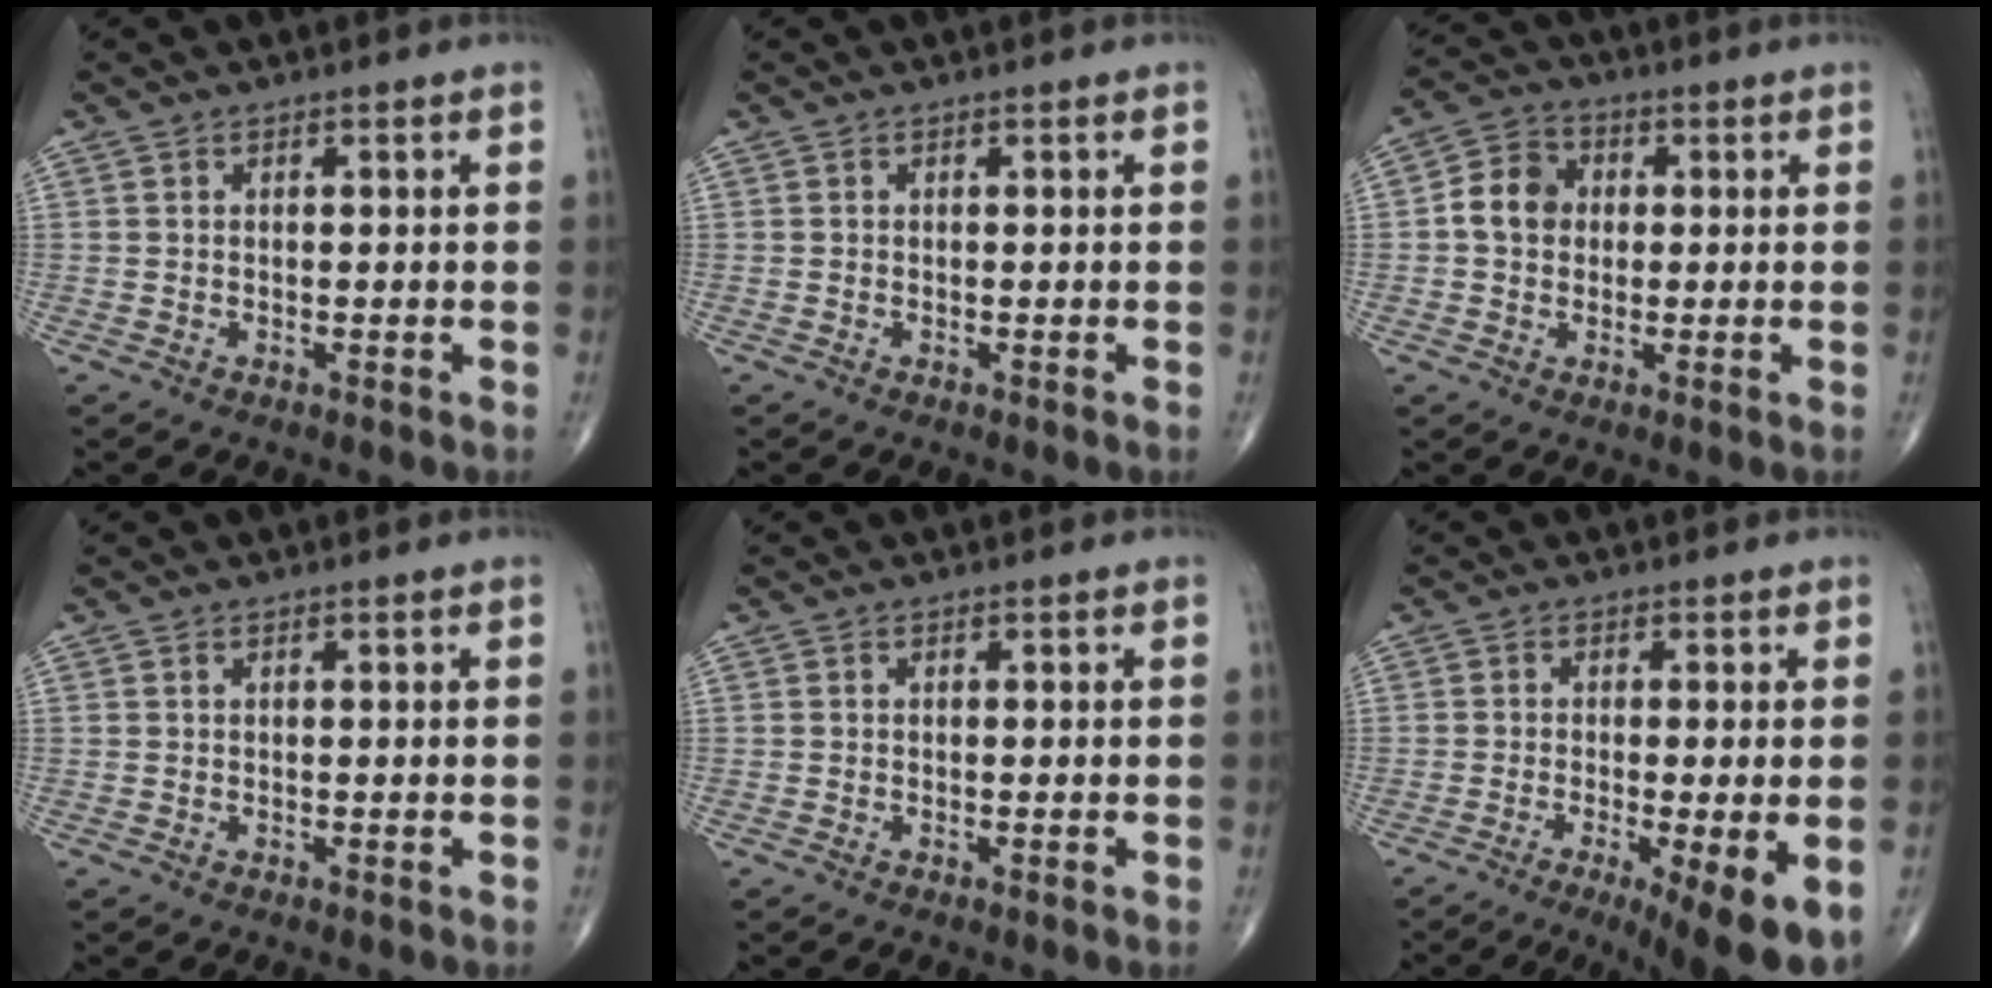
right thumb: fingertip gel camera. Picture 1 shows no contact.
{"total": 0.0}
{"total": 7.1, "force": [0.3, 5.9, 3.9], "torque": [-0.055, 0.017, -0.005]}
{"total": 0.0}
{"total": 0.0}
{"total": 11.3, "force": [-5.5, 1.7, 9.7], "torque": [-0.124, -0.014, -0.084]}